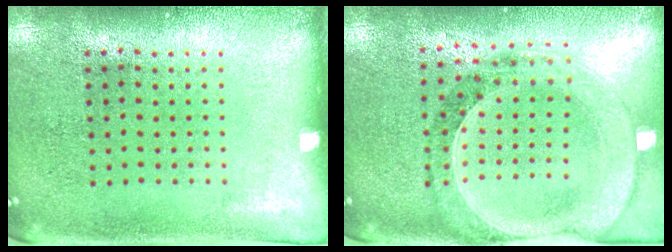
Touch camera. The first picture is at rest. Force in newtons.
{"total": 1.5, "press": 1.4, "slide": 0.4}